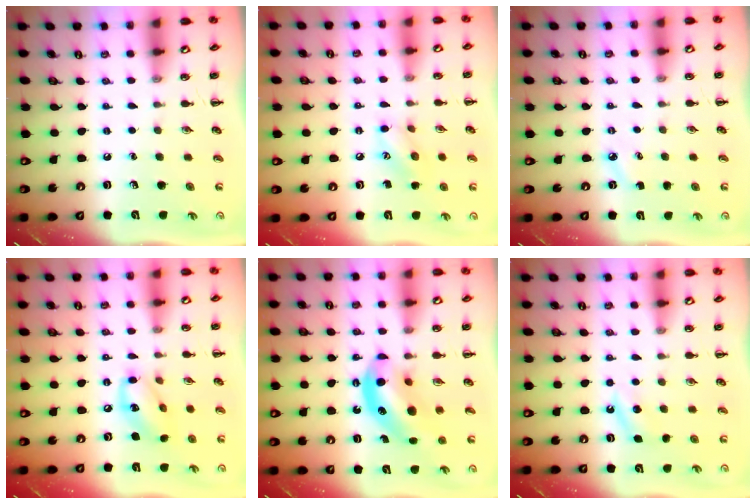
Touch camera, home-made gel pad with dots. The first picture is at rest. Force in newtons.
{"total": 8.1, "press": 8.1, "slide": 0.5}
{"total": 3.4, "press": 3.1, "slide": 1.2}
{"total": 12.0, "press": 11.9, "slide": 1.6}
{"total": 11.3, "press": 11.0, "slide": 2.8}
{"total": 5.2, "press": 5.0, "slide": 1.6}